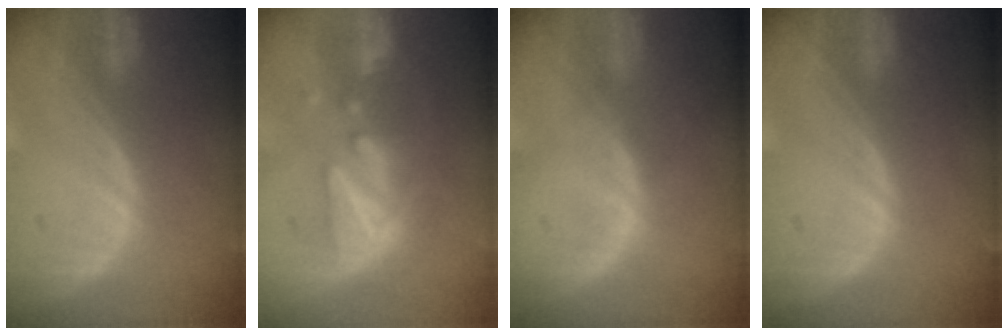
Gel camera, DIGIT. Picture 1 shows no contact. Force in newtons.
{"total": 8.4, "press": 7.8, "slide": 3.2}
{"total": 0.7, "press": 0.6, "slide": 0.2}
{"total": 0.0}